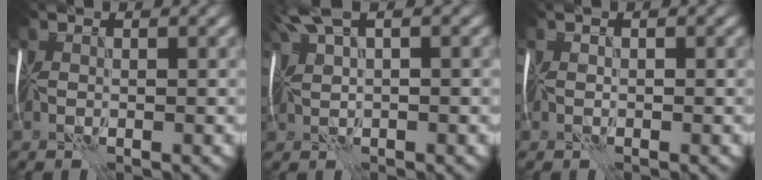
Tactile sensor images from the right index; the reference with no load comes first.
{"total": 4.9, "force": [2.2, 1.6, 4.1], "torque": [-0.101, 0.011, 0.051]}
{"total": 0.6, "force": [-0.1, 0.4, 0.5], "torque": [0.003, 0.011, -0.006]}